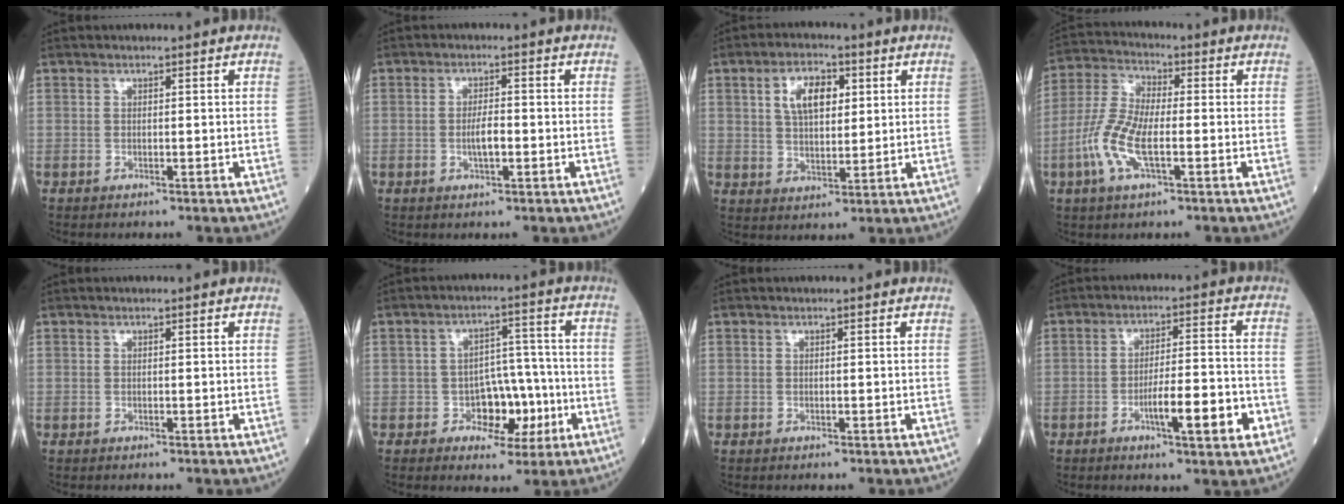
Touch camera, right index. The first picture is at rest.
{"total": 2.9, "force": [-0.5, 0.7, 2.8], "torque": [-0.056, 0.001, -0.007]}
{"total": 7.3, "force": [2.6, 3.6, 5.8], "torque": [-0.110, 0.013, 0.052]}
{"total": 9.4, "force": [-2.5, 3.1, 8.5], "torque": [-0.195, 0.001, -0.052]}
{"total": 0.0}
{"total": 7.0, "force": [-2.2, 4.5, 5.0], "torque": [-0.064, 0.020, -0.027]}
{"total": 0.0}
{"total": 9.8, "force": [-3.9, 1.2, 8.9], "torque": [-0.145, 0.004, -0.056]}